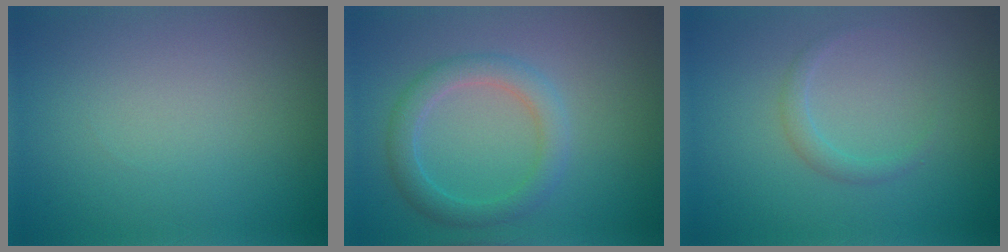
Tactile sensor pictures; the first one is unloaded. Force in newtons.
{"total": 3.0, "press": 3.0, "slide": 0.3}
{"total": 1.2, "press": 1.1, "slide": 0.2}